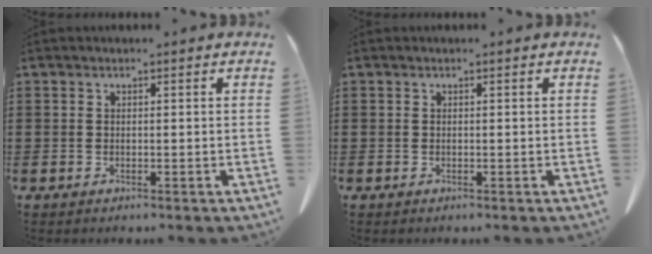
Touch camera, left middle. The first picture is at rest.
{"total": 0.0}